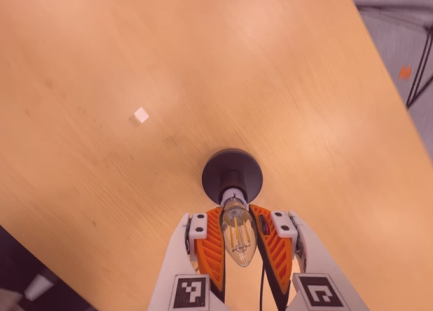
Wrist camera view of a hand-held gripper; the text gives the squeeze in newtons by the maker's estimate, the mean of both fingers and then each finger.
{"total": 22.9, "left": 22.6, "right": 23.1}